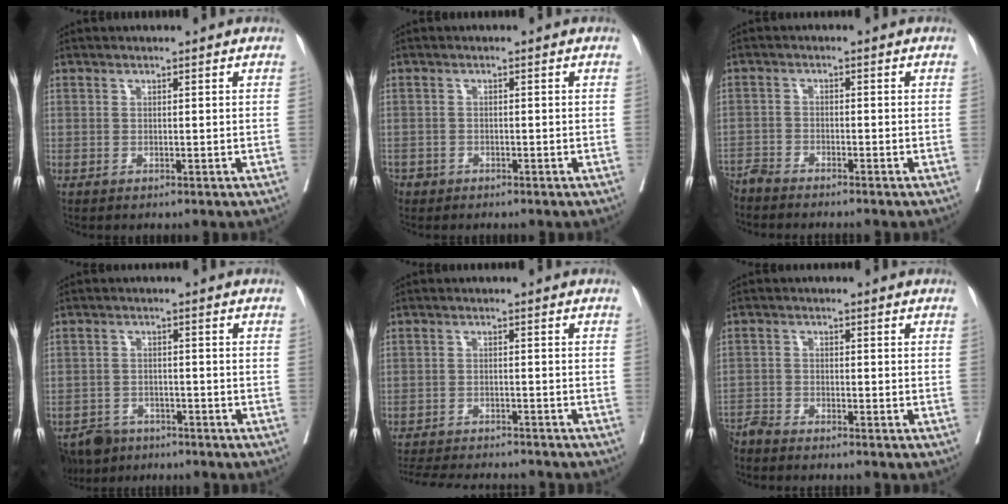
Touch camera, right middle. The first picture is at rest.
{"total": 2.8, "force": [-2.2, 1.9, 0.1], "torque": [-0.002, 0.003, -0.042]}
{"total": 4.9, "force": [-4.8, -0.1, 1.1], "torque": [-0.006, -0.014, -0.084]}
{"total": 5.7, "force": [-4.8, 3.0, 0.9], "torque": [-0.012, -0.003, -0.081]}
{"total": 14.0, "force": [-12.9, 2.3, 4.9], "torque": [-0.098, -0.013, -0.179]}
{"total": 4.6, "force": [-4.6, -0.2, 0.9], "torque": [-0.004, -0.014, -0.081]}